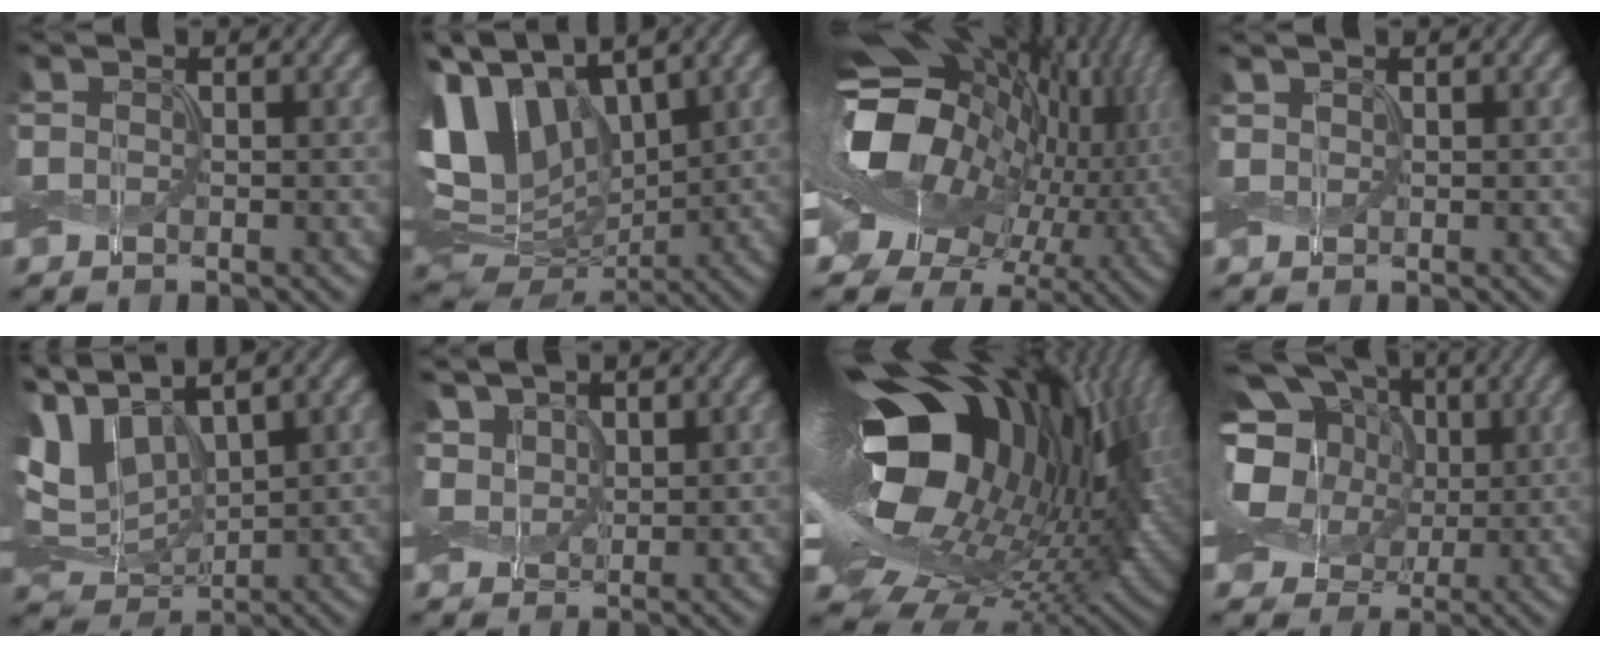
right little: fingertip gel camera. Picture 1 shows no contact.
{"total": 13.8, "force": [4.6, 9.0, 9.4], "torque": [-0.206, 0.012, 0.091]}
{"total": 19.2, "force": [0.5, 13.8, 13.3], "torque": [-0.261, -0.020, 0.022]}
{"total": 0.5, "force": [0.4, 0.3, 0.1], "torque": [-0.002, 0.002, 0.010]}
{"total": 8.0, "force": [3.5, 4.7, 5.4], "torque": [-0.134, 0.015, 0.067]}
{"total": 3.2, "force": [1.7, 2.2, 1.5], "torque": [-0.044, 0.011, 0.023]}
{"total": 20.7, "force": [4.5, 12.0, 16.2], "torque": [-0.284, -0.019, 0.083]}
{"total": 13.9, "force": [1.9, 11.7, 7.2], "torque": [-0.183, 0.041, 0.012]}